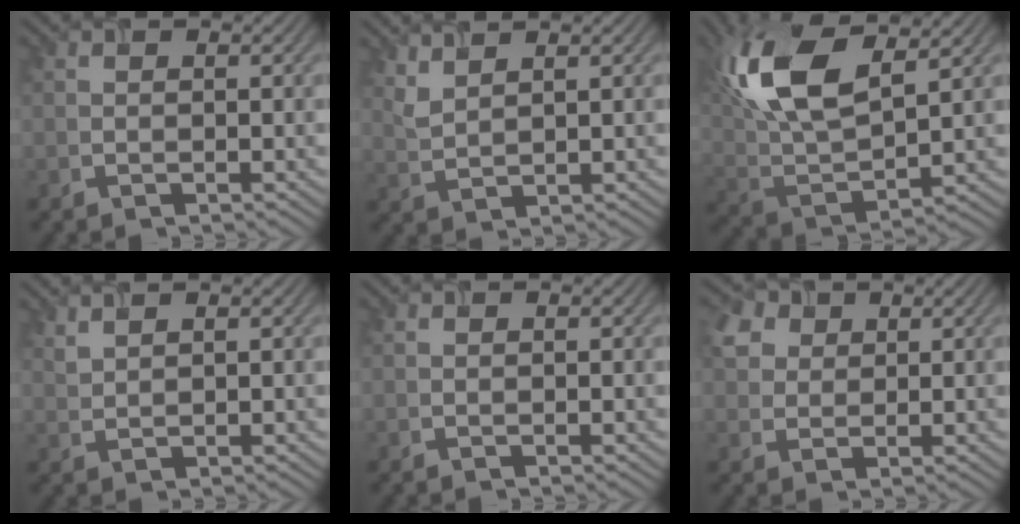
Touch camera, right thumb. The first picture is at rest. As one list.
[{"total": 2.9, "force": [2.5, 0.5, 1.5], "torque": [-0.038, 0.001, 0.059]}, {"total": 14.7, "force": [6.7, 6.7, 11.3], "torque": [-0.264, 0.012, 0.132]}, {"total": 1.8, "force": [1.6, 0.3, 0.9], "torque": [-0.024, 0.003, 0.038]}, {"total": 0.0}, {"total": 4.7, "force": [2.2, 3.6, 2.2], "torque": [-0.067, 0.010, 0.043]}]